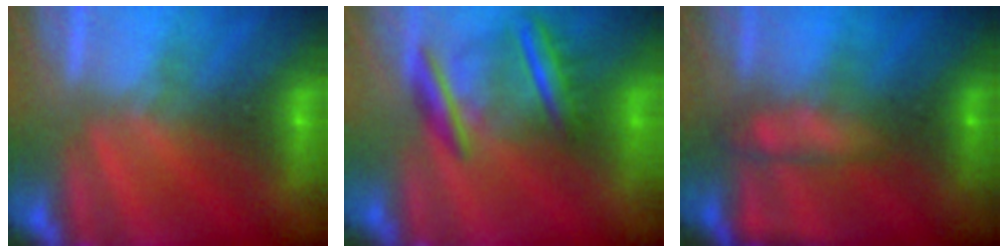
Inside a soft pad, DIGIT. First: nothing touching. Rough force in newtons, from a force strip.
{"total": 10.8}
{"total": 8.1}